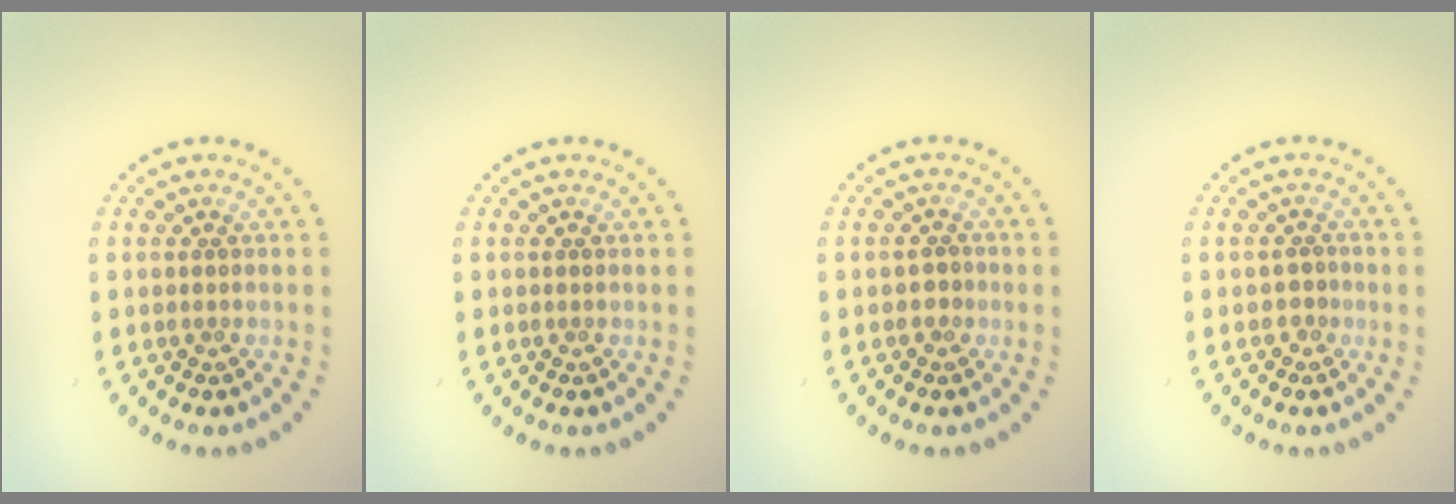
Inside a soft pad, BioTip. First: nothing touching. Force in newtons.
{"total": 0.0}
{"total": 1.0, "press": 0.9, "slide": 0.4}
{"total": 1.0, "press": 0.8, "slide": 0.6}